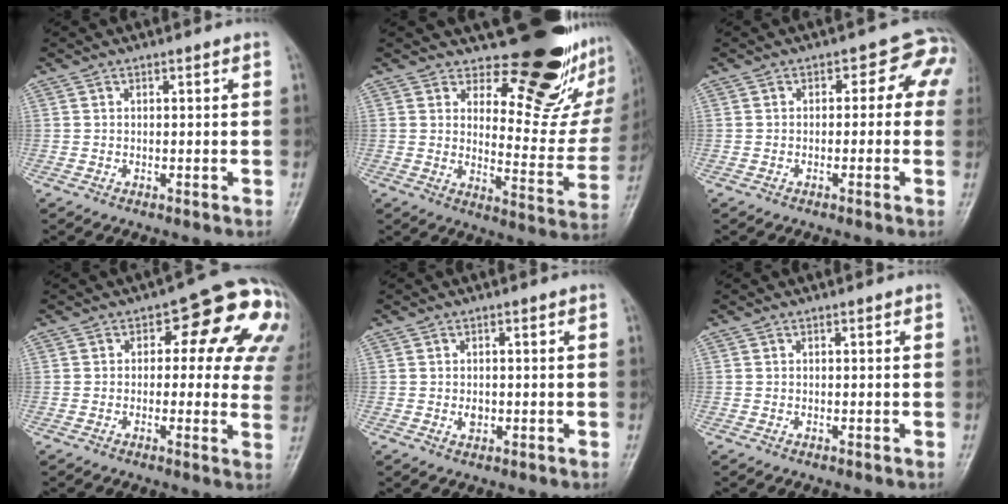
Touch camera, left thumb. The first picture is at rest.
{"total": 18.9, "force": [14.3, 7.7, 9.6], "torque": [-0.070, -0.136, 0.180]}
{"total": 5.4, "force": [0.5, 4.1, 3.6], "torque": [0.006, 0.015, -0.011]}
{"total": 15.1, "force": [3.7, 7.9, 12.3], "torque": [-0.084, 0.008, 0.029]}
{"total": 1.7, "force": [-0.1, 1.3, 1.0], "torque": [-0.008, 0.000, 0.000]}
{"total": 0.0}